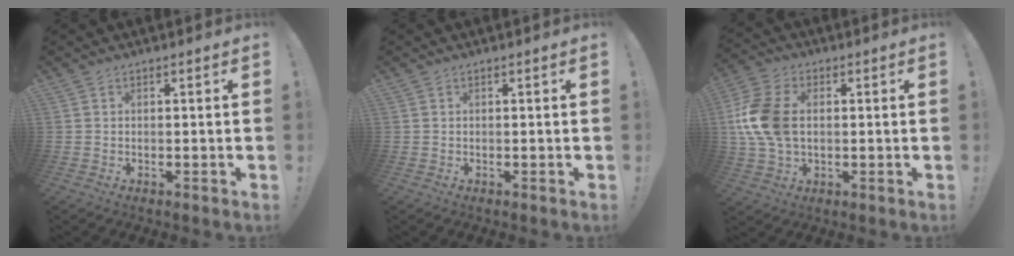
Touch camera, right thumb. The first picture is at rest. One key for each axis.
{"total": 0.0}
{"total": 13.7, "fx": 0.5, "fy": 9.5, "fz": 9.8, "tx": -0.205, "ty": 0.006, "tz": 0.011}